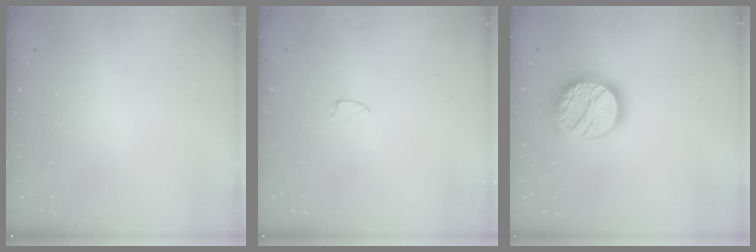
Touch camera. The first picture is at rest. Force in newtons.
{"total": 2.9, "press": 2.9, "slide": 0.3}
{"total": 17.3, "press": 17.2, "slide": 1.2}